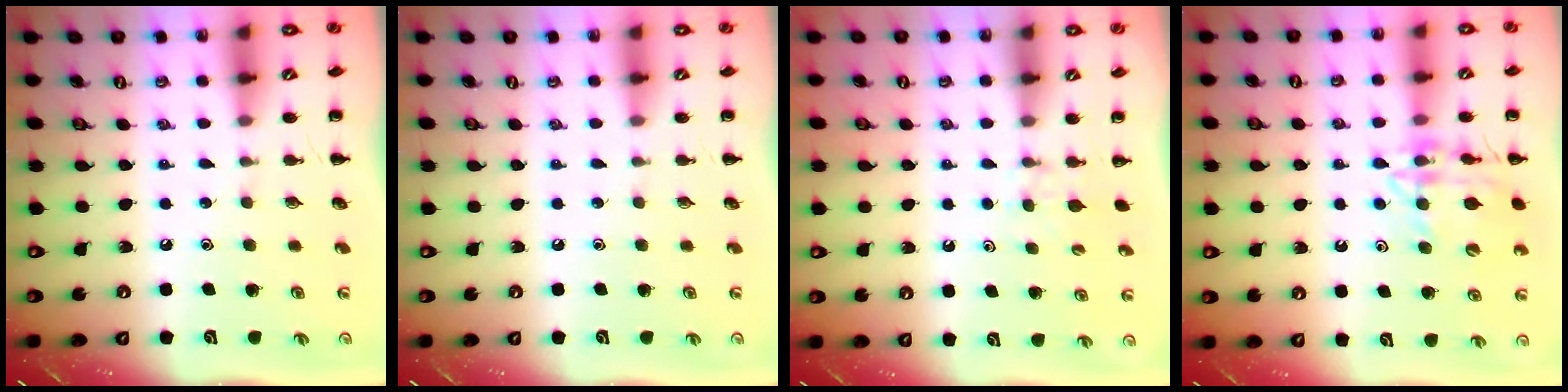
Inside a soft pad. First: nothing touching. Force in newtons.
{"total": 0.0}
{"total": 4.3, "press": 4.1, "slide": 1.4}
{"total": 13.9, "press": 13.7, "slide": 2.1}